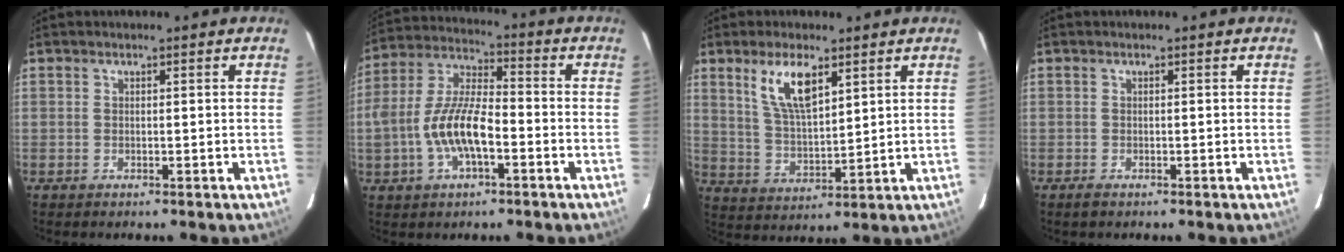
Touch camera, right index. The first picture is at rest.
{"total": 12.6, "force": [-3.8, 5.2, 10.8], "torque": [-0.225, 0.008, -0.069]}
{"total": 9.2, "force": [5.0, 3.4, 7.0], "torque": [-0.128, 0.001, 0.106]}
{"total": 1.0, "force": [-0.7, 0.2, 0.6], "torque": [-0.011, -0.002, -0.013]}